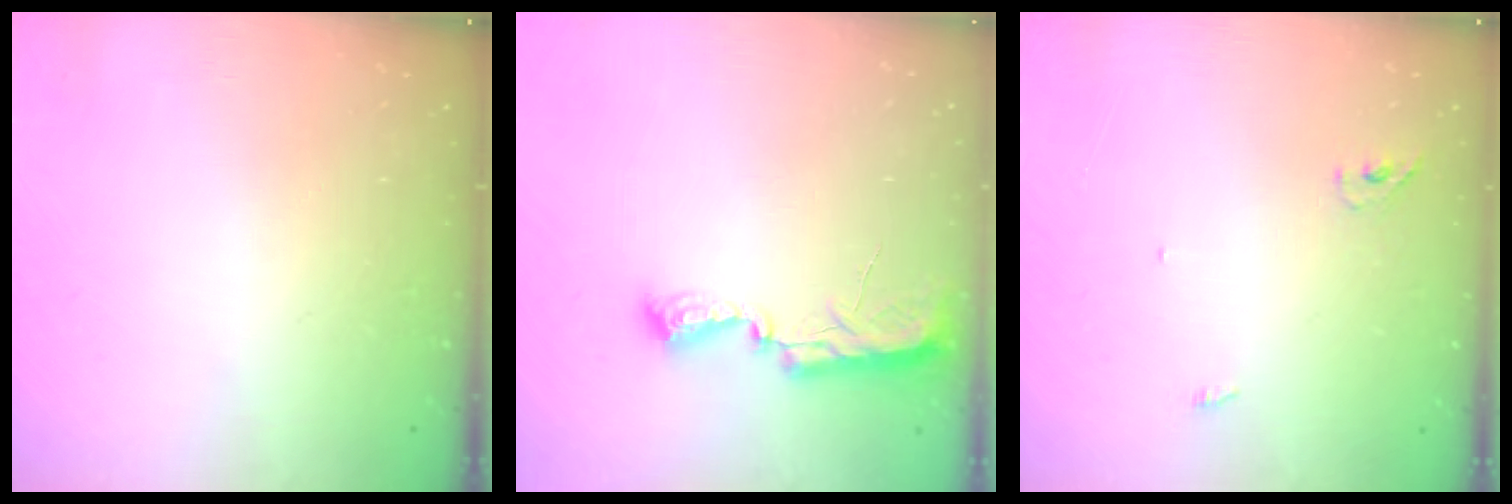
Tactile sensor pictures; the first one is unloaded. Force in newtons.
{"total": 7.7, "press": 7.7, "slide": 0.7}
{"total": 2.1, "press": 1.9, "slide": 1.0}